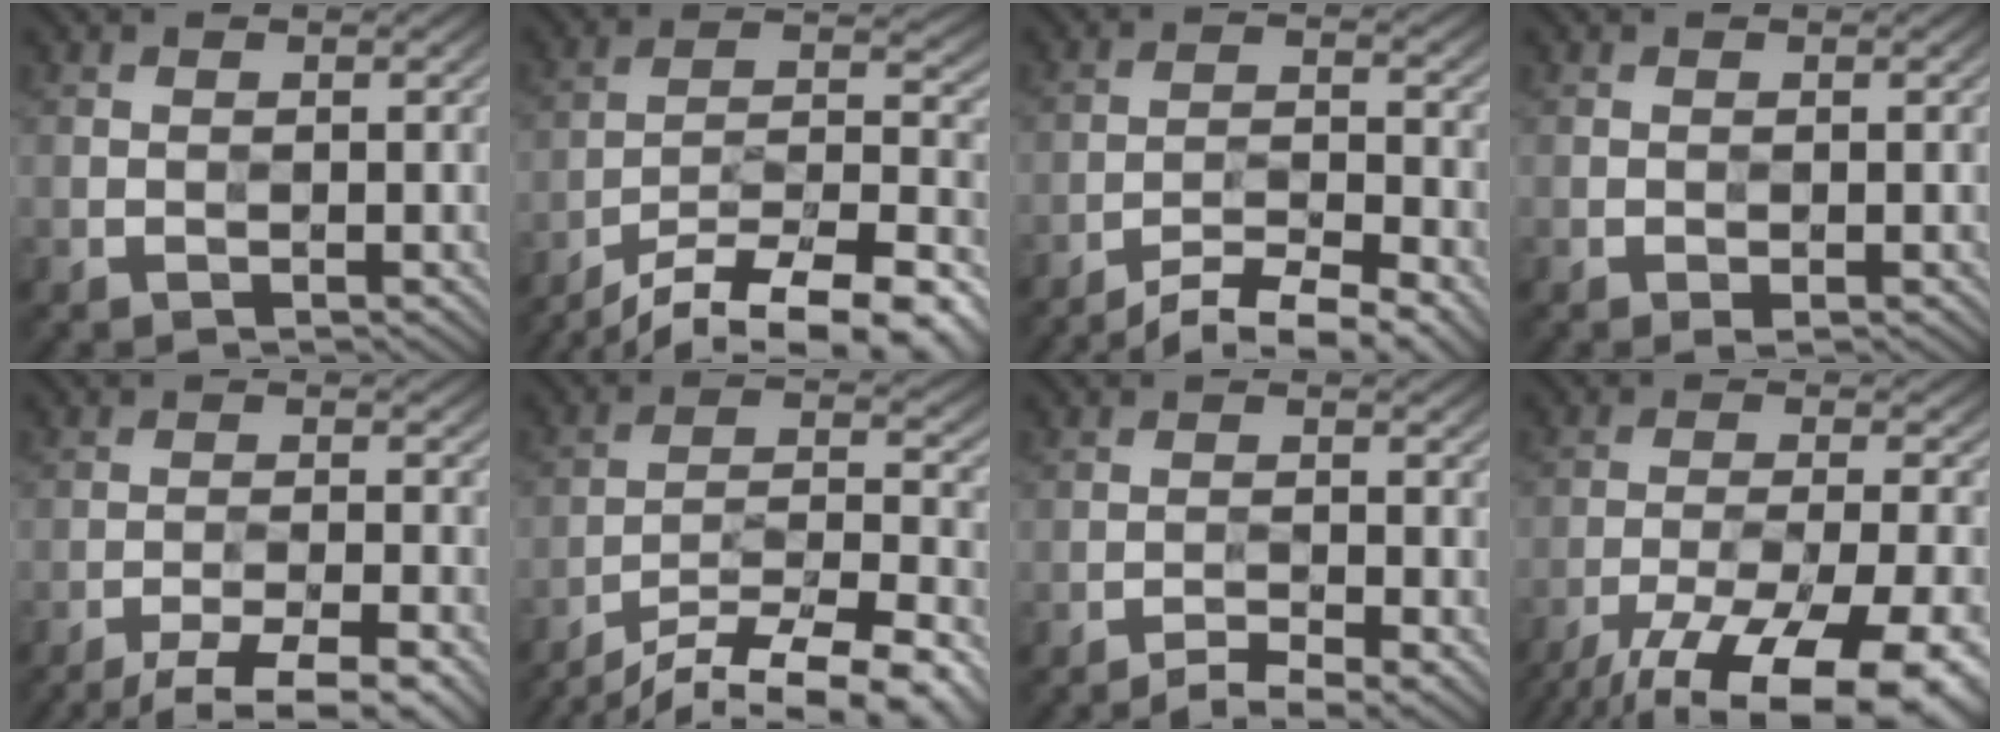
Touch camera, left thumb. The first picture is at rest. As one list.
[{"total": 18.8, "force": [-15.6, 4.9, 9.3], "torque": [-0.140, -0.013, -0.239]}, {"total": 8.2, "force": [-6.6, 1.6, 4.5], "torque": [-0.082, -0.004, -0.109]}, {"total": 0.5, "force": [-0.2, 0.2, 0.4], "torque": [-0.009, -0.002, -0.004]}, {"total": 8.9, "force": [-7.1, 1.7, 5.1], "torque": [-0.086, -0.004, -0.099]}, {"total": 16.9, "force": [-14.3, 3.8, 8.3], "torque": [-0.131, -0.012, -0.215]}, {"total": 3.9, "force": [-3.1, 0.5, 2.4], "torque": [-0.039, 0.006, -0.057]}, {"total": 18.6, "force": [-14.3, 5.0, 10.9], "torque": [-0.168, -0.025, -0.208]}]